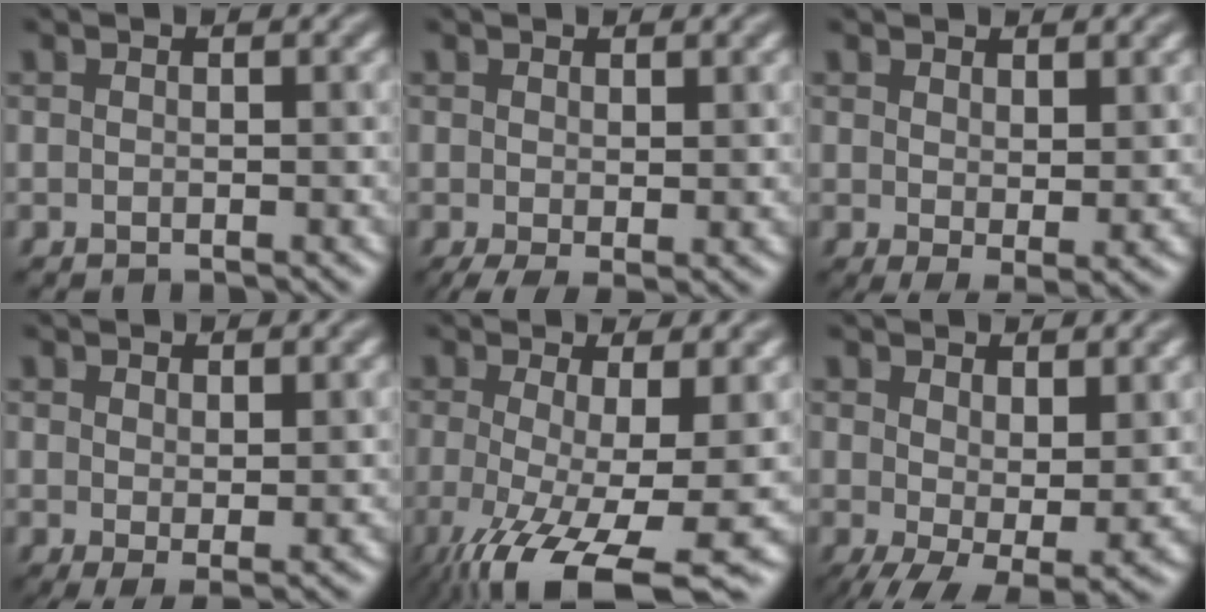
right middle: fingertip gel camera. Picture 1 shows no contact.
{"total": 2.1, "force": [-0.2, 0.8, 1.9], "torque": [-0.039, -0.008, -0.003]}
{"total": 2.6, "force": [1.0, 0.9, 2.2], "torque": [-0.036, -0.009, 0.023]}
{"total": 2.0, "force": [0.7, 0.6, 1.7], "torque": [-0.031, -0.005, 0.016]}
{"total": 11.2, "force": [-4.0, 3.1, 9.9], "torque": [-0.162, -0.023, -0.064]}
{"total": 6.2, "force": [0.2, 3.0, 5.4], "torque": [-0.102, -0.016, 0.011]}